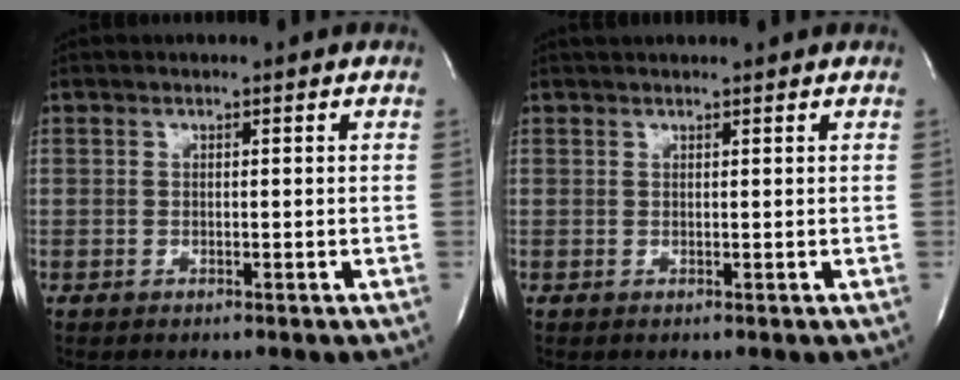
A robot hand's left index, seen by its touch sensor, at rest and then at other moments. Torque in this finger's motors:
{"motor_torque": [0.68, -0.64, -0.04, 0.03]}